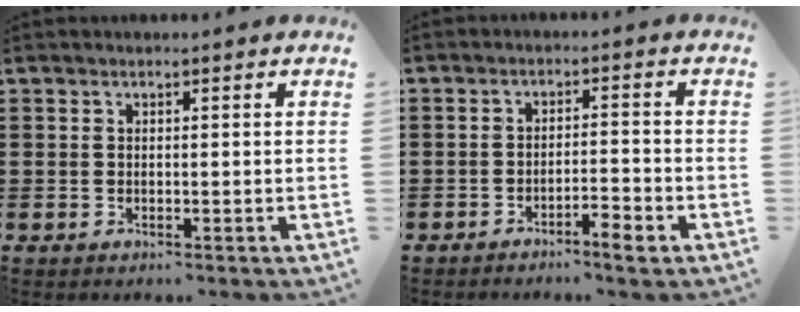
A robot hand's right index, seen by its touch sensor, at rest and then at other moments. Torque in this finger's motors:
{"motor_torque": [0.12, -0.02, 0.00, 0.00]}